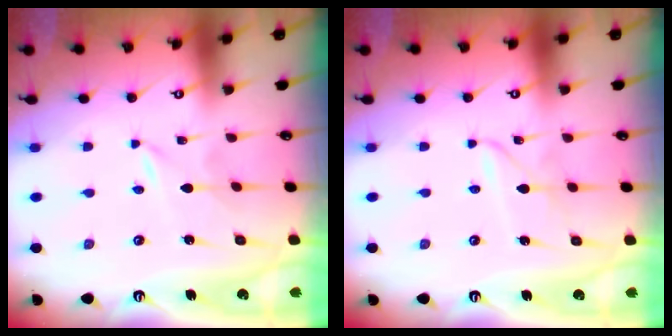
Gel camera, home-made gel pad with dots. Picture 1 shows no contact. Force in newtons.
{"total": 2.4, "press": 2.4, "slide": 0.3}